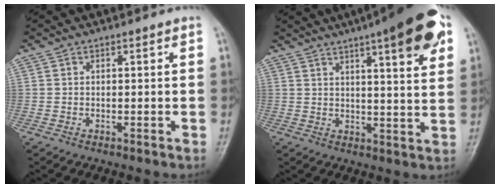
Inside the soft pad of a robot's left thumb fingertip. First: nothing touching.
{"total": 16.1, "force": [8.5, 3.5, 13.3], "torque": [-0.162, -0.019, 0.111]}